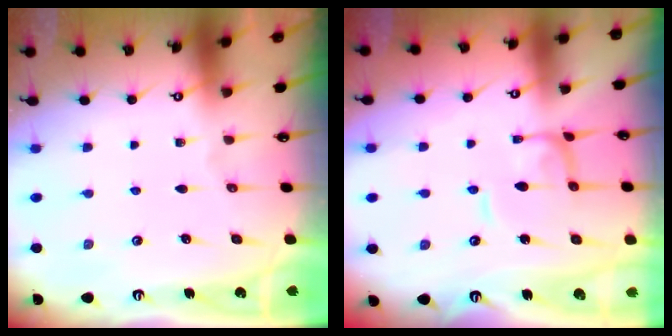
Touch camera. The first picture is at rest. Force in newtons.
{"total": 0.0}